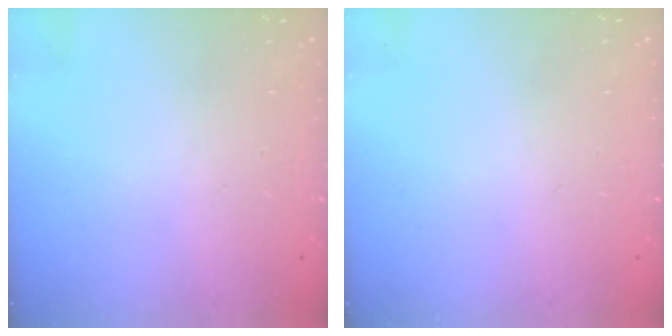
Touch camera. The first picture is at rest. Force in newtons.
{"total": 0.0}